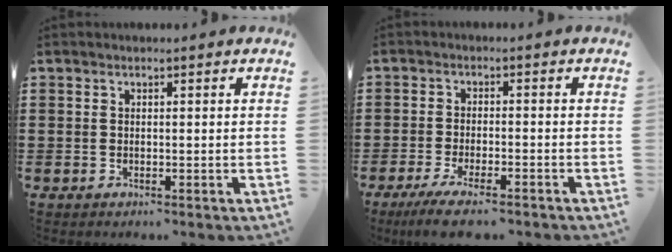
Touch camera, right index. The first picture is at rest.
{"total": 4.0, "force": [-3.3, 0.2, 2.3], "torque": [-0.051, -0.011, -0.065]}